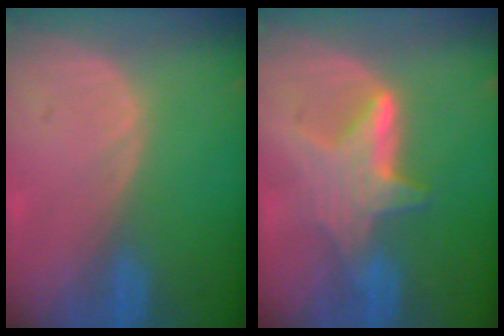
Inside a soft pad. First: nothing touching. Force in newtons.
{"total": 6.2, "press": 6.1, "slide": 1.3}